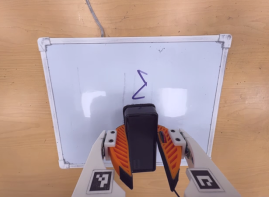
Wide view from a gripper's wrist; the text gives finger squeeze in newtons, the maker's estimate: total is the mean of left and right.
{"total": 9.8, "left": 10.4, "right": 9.2}